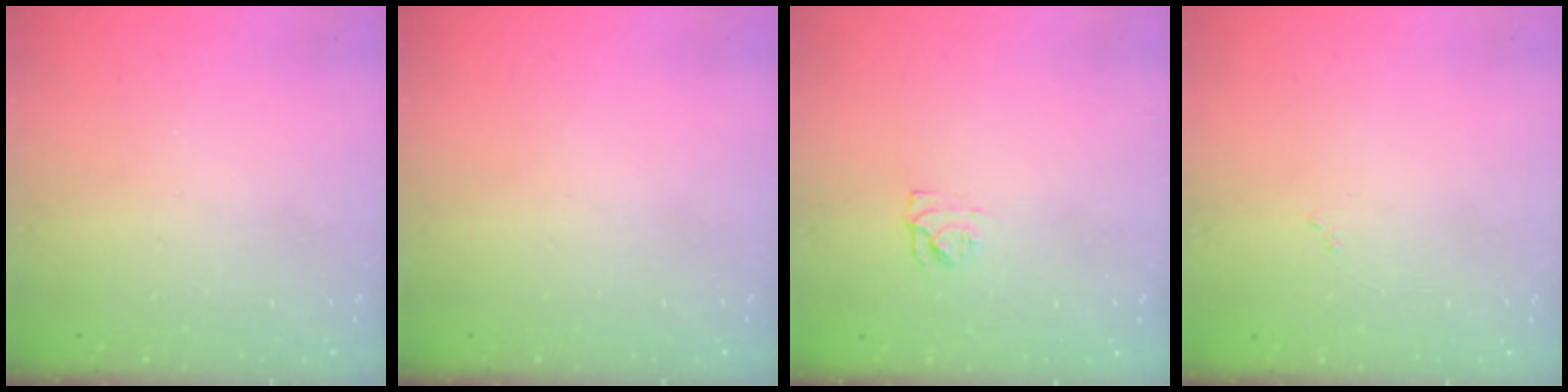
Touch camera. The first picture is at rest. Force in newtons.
{"total": 0.0}
{"total": 4.9, "press": 4.9, "slide": 0.5}
{"total": 2.9, "press": 2.9, "slide": 0.4}